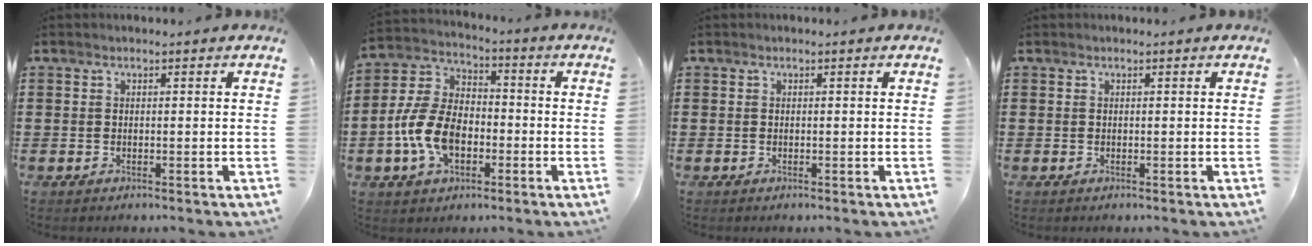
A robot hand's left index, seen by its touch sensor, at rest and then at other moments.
{"total": 10.4, "force": [-3.3, 6.6, 7.4], "torque": [-0.184, 0.006, -0.066]}
{"total": 0.0}
{"total": 0.0}